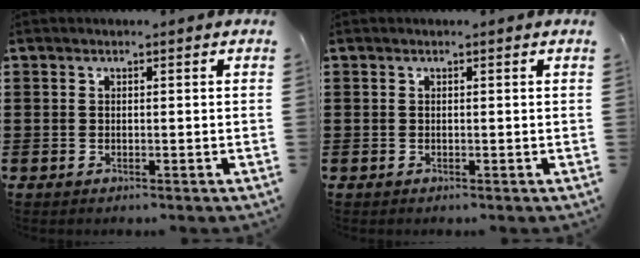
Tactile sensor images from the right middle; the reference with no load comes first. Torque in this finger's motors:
{"motor_torque": [0.99, -1.15, 0.00, -0.01]}